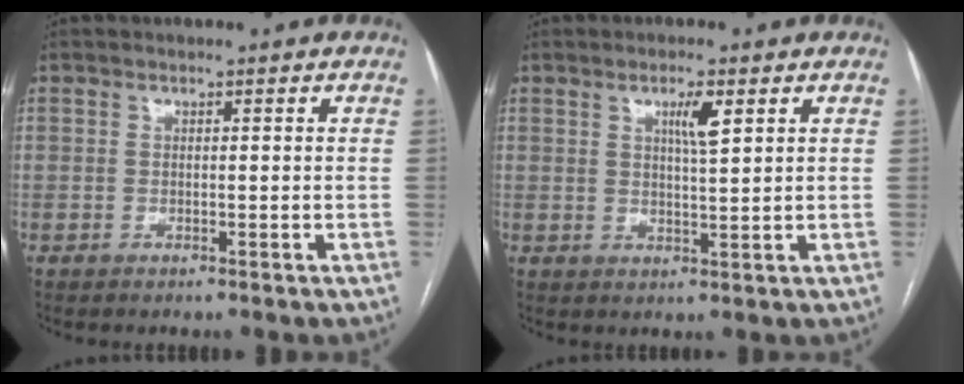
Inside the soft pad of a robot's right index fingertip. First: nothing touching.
{"total": 3.8, "force": [1.7, 0.3, 3.3], "torque": [-0.057, -0.001, 0.030]}